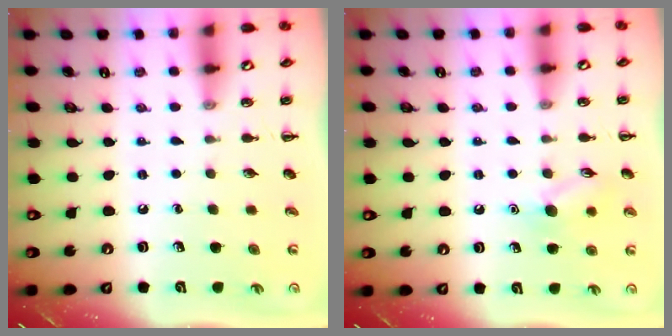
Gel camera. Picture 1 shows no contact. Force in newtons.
{"total": 8.5, "press": 8.5, "slide": 1.1}